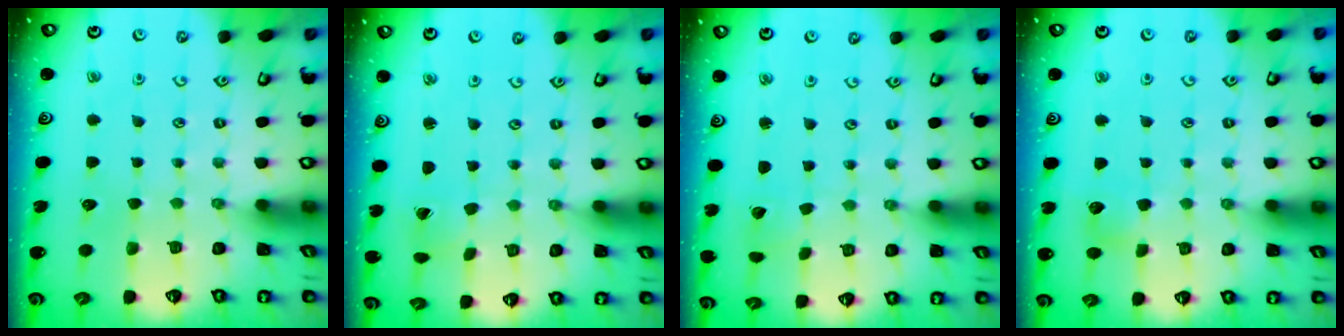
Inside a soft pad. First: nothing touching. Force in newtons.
{"total": 0.8, "press": 0.8, "slide": 0.0}
{"total": 1.6, "press": 1.6, "slide": 0.0}
{"total": 5.4, "press": 5.4, "slide": 0.6}